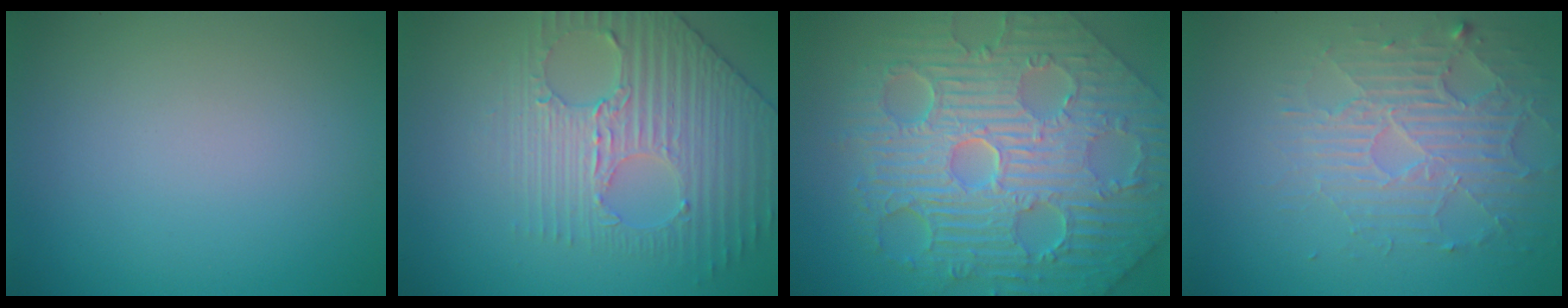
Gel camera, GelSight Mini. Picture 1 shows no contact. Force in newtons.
{"total": 4.2, "press": 4.2, "slide": 0.3}
{"total": 12.3, "press": 8.2, "slide": 9.2}
{"total": 3.9, "press": 3.4, "slide": 1.9}